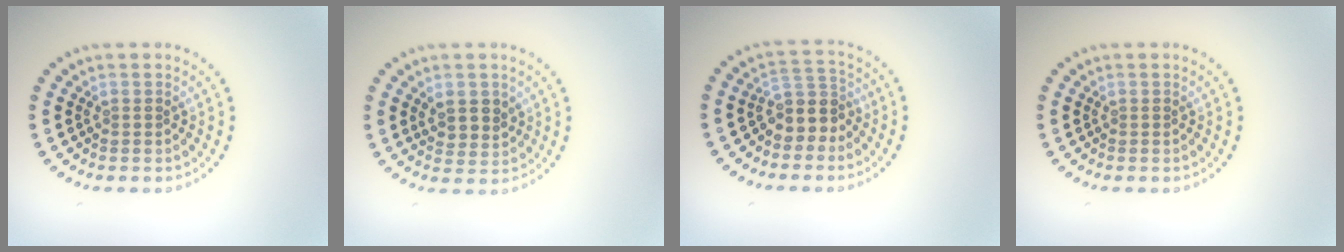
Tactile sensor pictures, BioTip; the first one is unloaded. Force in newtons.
{"total": 2.4, "press": 2.3, "slide": 0.8}
{"total": 3.2, "press": 2.6, "slide": 1.9}
{"total": 0.0}